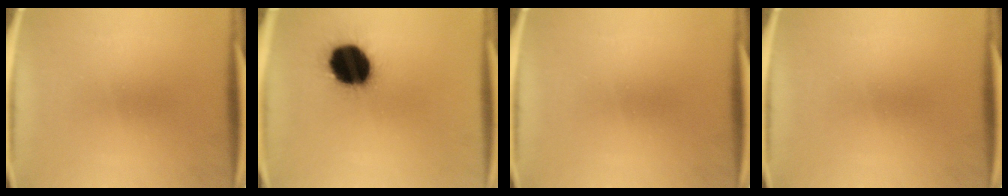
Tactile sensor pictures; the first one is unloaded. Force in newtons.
{"total": 19.4}
{"total": 0.0}
{"total": 0.0}